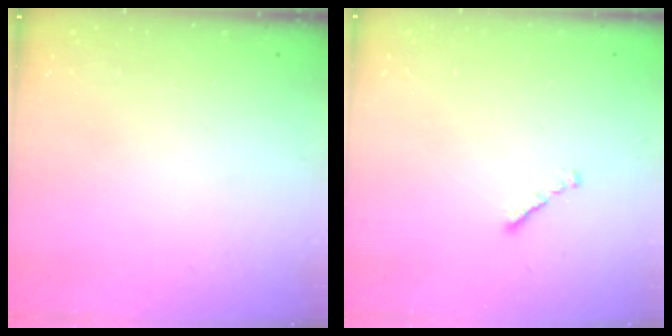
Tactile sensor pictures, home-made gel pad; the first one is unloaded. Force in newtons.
{"total": 0.8, "press": 0.7, "slide": 0.4}